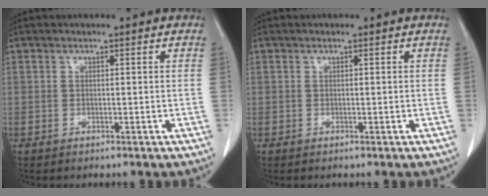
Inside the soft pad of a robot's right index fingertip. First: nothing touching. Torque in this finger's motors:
{"motor_torque": [0.00, 0.00, 0.00, 0.00]}